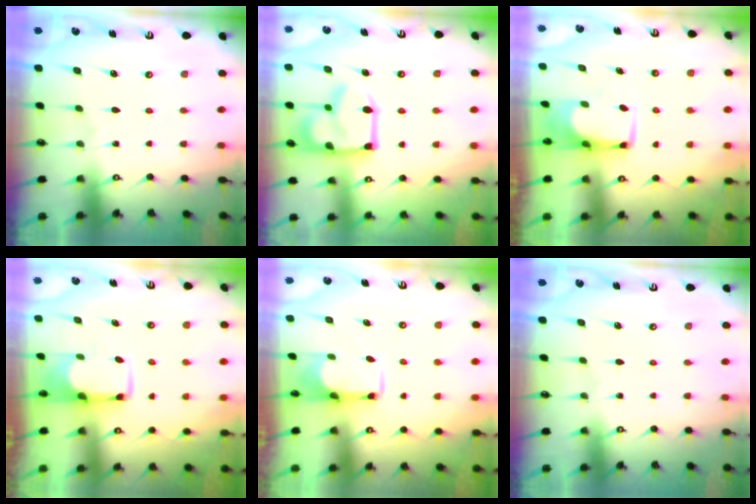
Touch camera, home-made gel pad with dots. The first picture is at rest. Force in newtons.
{"total": 16.5, "press": 16.4, "slide": 1.0}
{"total": 1.4, "press": 1.4, "slide": 0.1}
{"total": 1.8, "press": 1.6, "slide": 0.8}
{"total": 2.8, "press": 2.6, "slide": 1.1}
{"total": 0.0}